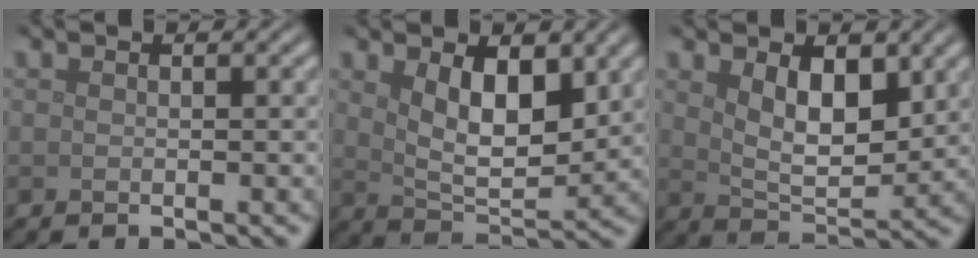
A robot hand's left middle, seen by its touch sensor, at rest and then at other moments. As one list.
[{"total": 5.8, "force": [2.2, 2.7, 4.6], "torque": [-0.083, -0.010, 0.043]}, {"total": 5.1, "force": [2.0, 2.5, 4.0], "torque": [-0.075, -0.010, 0.038]}]